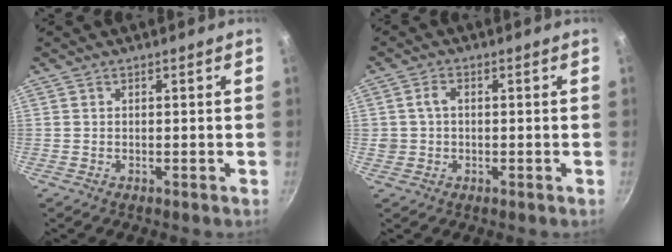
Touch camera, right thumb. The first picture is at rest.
{"total": 3.0, "force": [0.2, 2.3, 1.8], "torque": [-0.023, 0.010, 0.005]}